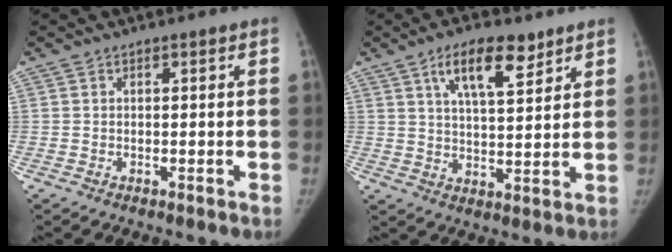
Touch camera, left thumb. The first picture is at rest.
{"total": 10.1, "force": [6.0, 3.8, 7.1], "torque": [-0.102, -0.030, 0.104]}